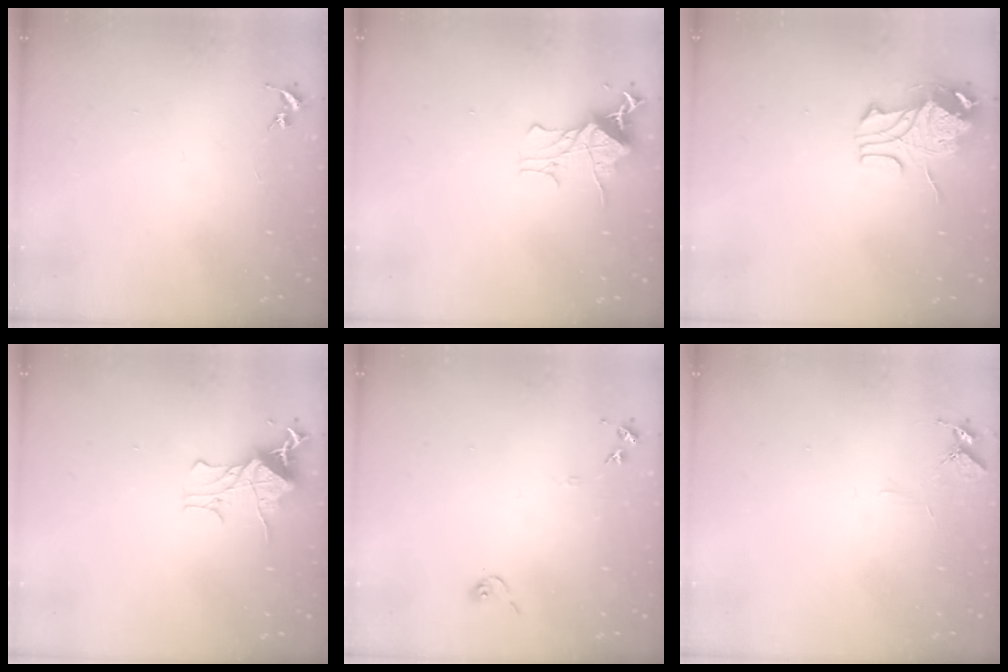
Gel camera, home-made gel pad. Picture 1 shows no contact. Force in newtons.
{"total": 11.3, "press": 11.3, "slide": 0.9}
{"total": 9.6, "press": 9.6, "slide": 1.1}
{"total": 11.3, "press": 11.3, "slide": 0.9}
{"total": 6.8, "press": 6.8, "slide": 0.6}
{"total": 5.4, "press": 5.4, "slide": 0.6}